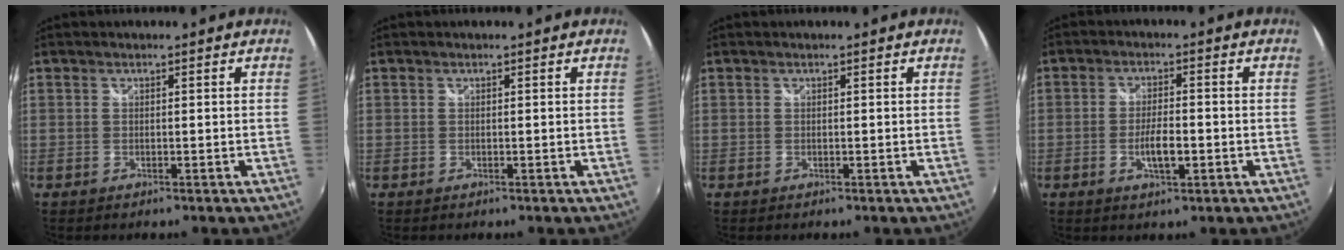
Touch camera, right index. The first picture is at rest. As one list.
[{"total": 0.0}, {"total": 0.0}, {"total": 5.0, "force": [-1.6, 1.5, 4.5], "torque": [-0.090, -0.003, -0.027]}]